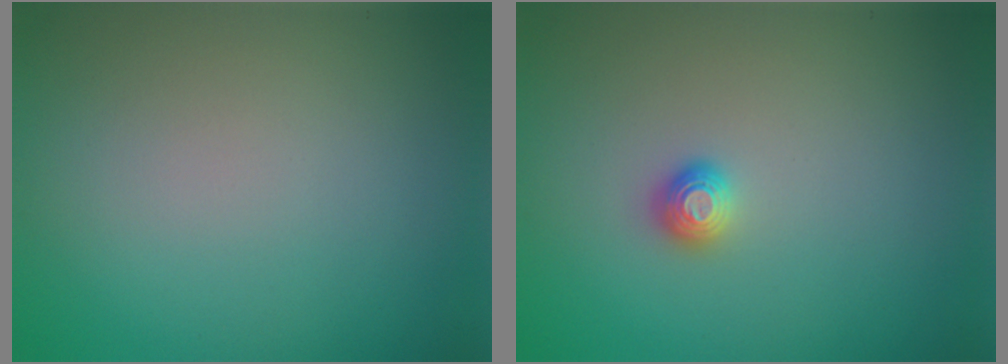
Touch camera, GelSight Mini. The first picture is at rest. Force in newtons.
{"total": 1.1, "press": 1.0, "slide": 0.2}